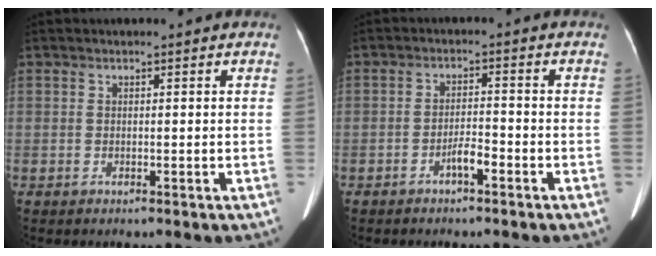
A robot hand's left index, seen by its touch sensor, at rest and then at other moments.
{"total": 2.8, "force": [-1.9, 0.5, 2.0], "torque": [-0.035, 0.003, -0.033]}